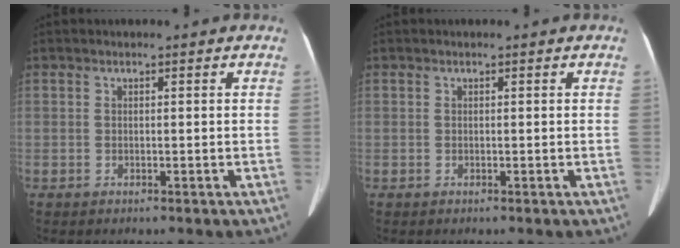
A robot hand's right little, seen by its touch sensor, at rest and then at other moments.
{"total": 0.0}